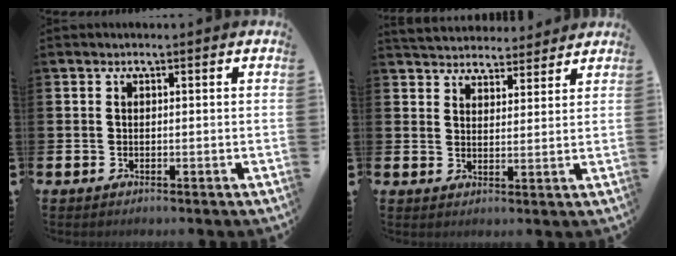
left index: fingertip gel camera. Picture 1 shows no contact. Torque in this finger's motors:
{"motor_torque": [0.78, -0.85, -0.03, 0.07]}